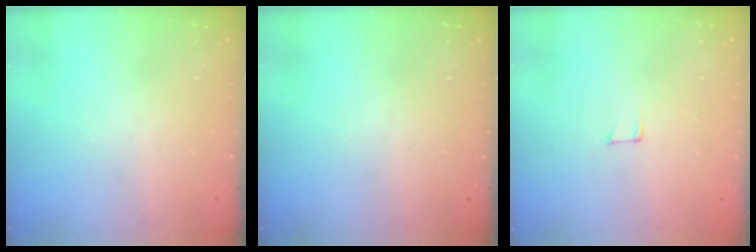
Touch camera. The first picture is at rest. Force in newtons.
{"total": 0.0}
{"total": 4.4, "press": 4.4, "slide": 0.3}